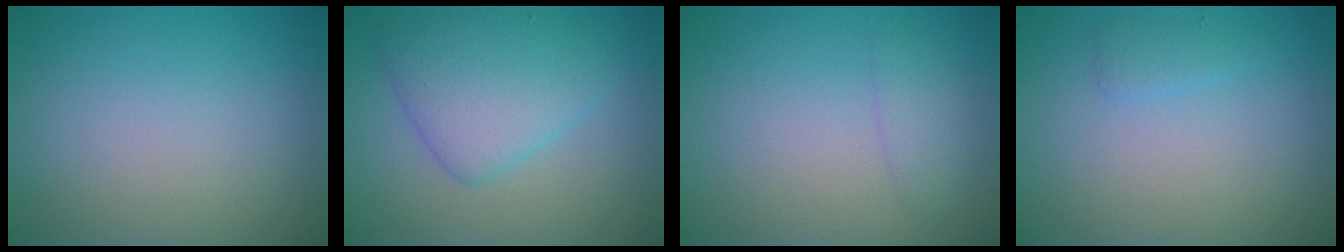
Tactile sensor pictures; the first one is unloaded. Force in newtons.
{"total": 5.1, "press": 5.1, "slide": 0.2}
{"total": 1.4, "press": 1.4, "slide": 0.1}
{"total": 1.0, "press": 1.0, "slide": 0.1}